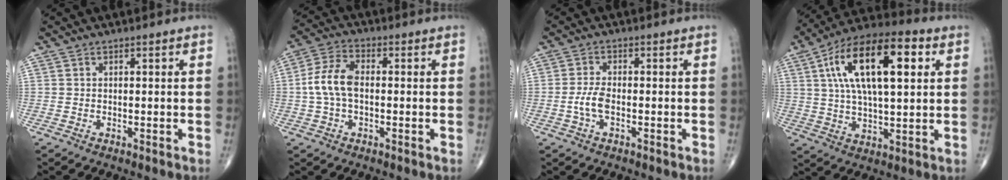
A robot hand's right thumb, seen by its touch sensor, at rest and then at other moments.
{"total": 8.2, "force": [-0.3, 4.7, 6.7], "torque": [-0.143, 0.022, -0.012]}
{"total": 3.2, "force": [-0.8, 1.2, 2.9], "torque": [-0.071, 0.004, -0.018]}
{"total": 20.4, "force": [5.9, 8.5, 17.5], "torque": [-0.297, 0.011, 0.090]}